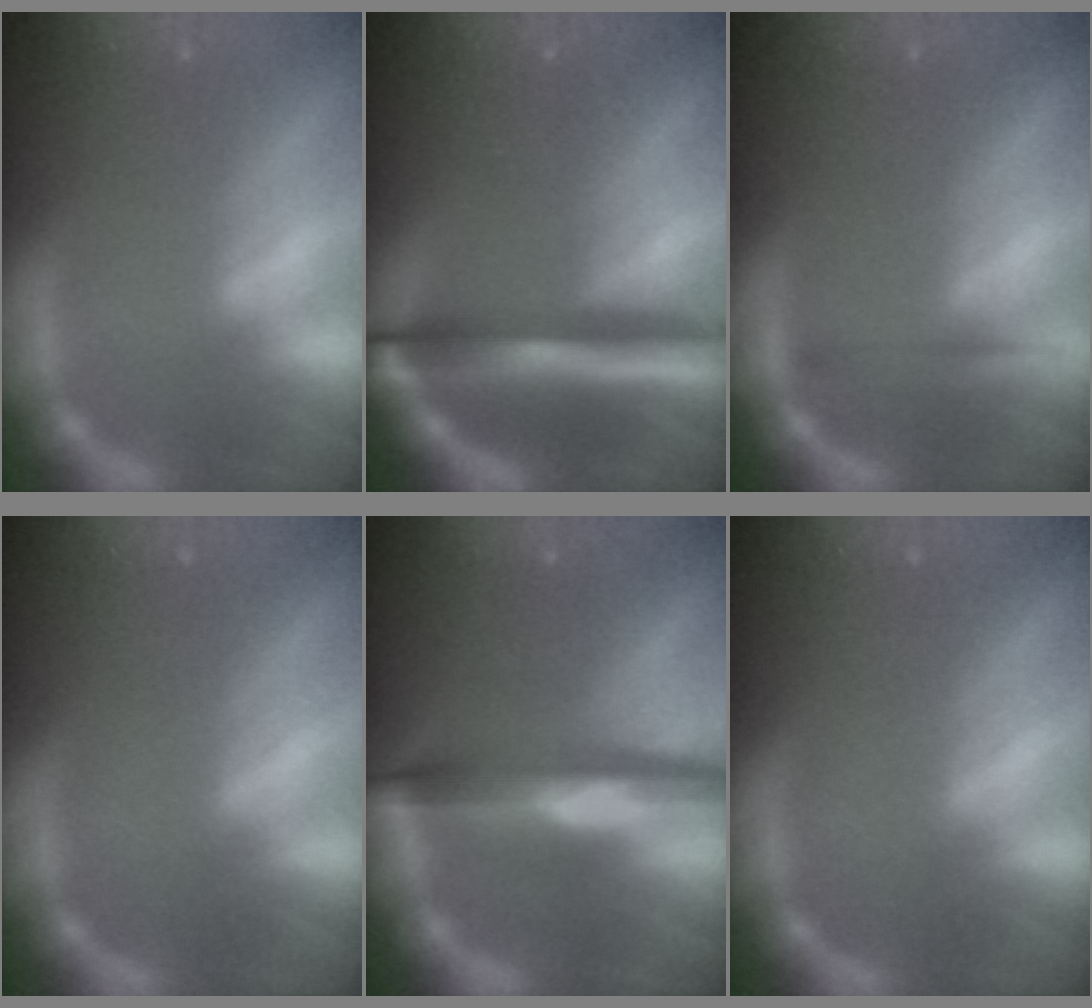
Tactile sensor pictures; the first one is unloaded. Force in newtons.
{"total": 9.1}
{"total": 2.0}
{"total": 0.0}
{"total": 6.5}
{"total": 0.0}